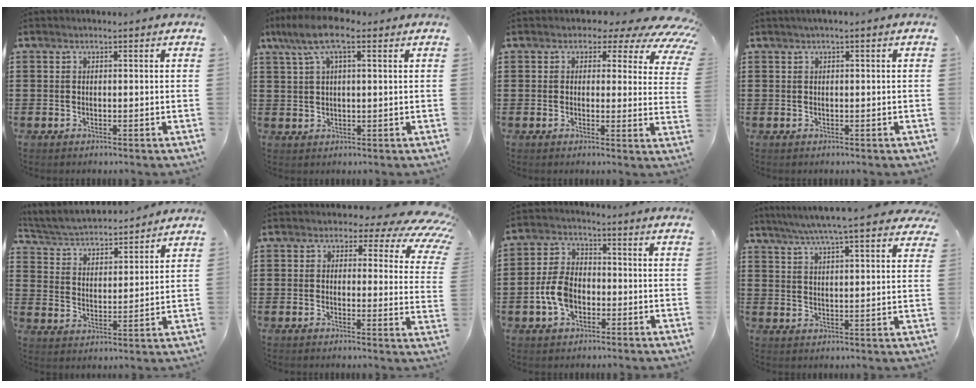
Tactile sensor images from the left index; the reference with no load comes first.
{"total": 7.6, "force": [4.0, 2.2, 6.1], "torque": [-0.133, 0.007, 0.068]}
{"total": 4.0, "force": [2.6, 2.3, 2.0], "torque": [-0.033, -0.018, 0.036]}
{"total": 0.7, "force": [0.0, 0.1, 0.7], "torque": [-0.011, -0.002, 0.000]}
{"total": 3.9, "force": [3.8, 0.5, 0.7], "torque": [-0.037, -0.029, 0.060]}
{"total": 4.4, "force": [2.9, 2.3, 2.3], "torque": [-0.039, -0.019, 0.041]}
{"total": 6.6, "force": [-2.0, 4.3, 4.6], "torque": [-0.122, 0.001, -0.046]}
{"total": 6.3, "force": [5.4, 0.1, 3.1], "torque": [-0.078, -0.020, 0.094]}